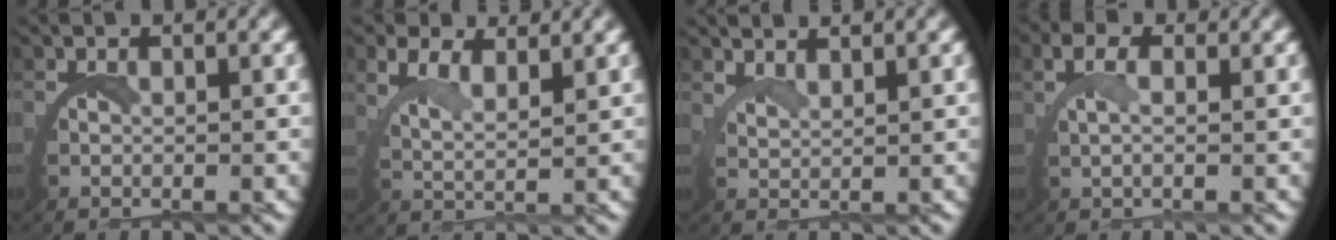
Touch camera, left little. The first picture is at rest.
{"total": 3.2, "force": [2.6, 0.2, 1.8], "torque": [-0.051, -0.009, 0.051]}
{"total": 3.0, "force": [2.8, -1.0, 0.2], "torque": [-0.010, 0.000, 0.052]}
{"total": 2.1, "force": [1.1, -0.2, 1.8], "torque": [-0.046, 0.002, 0.018]}